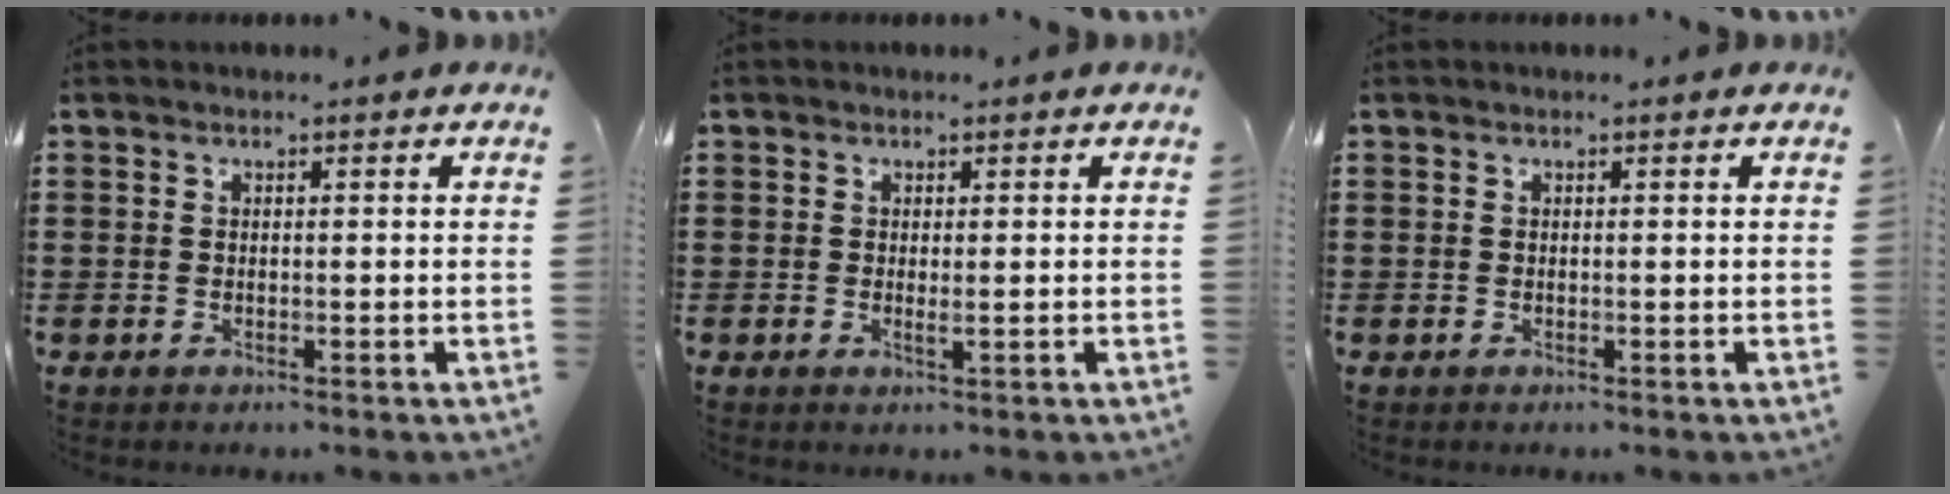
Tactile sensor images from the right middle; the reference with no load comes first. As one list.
[{"total": 1.0, "force": [0.1, 0.1, 0.9], "torque": [-0.018, 0.000, 0.002]}, {"total": 0.0}]